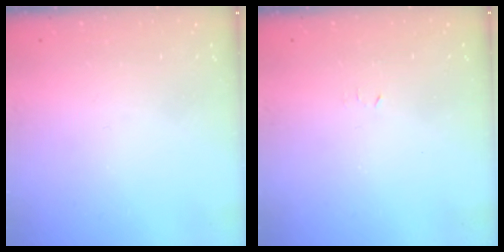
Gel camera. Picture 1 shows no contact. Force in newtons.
{"total": 2.4, "press": 2.4, "slide": 0.4}